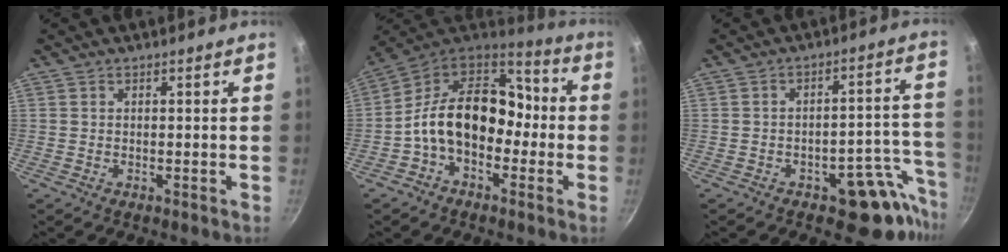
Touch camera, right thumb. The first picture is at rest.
{"total": 17.4, "force": [-2.8, 11.5, 12.7], "torque": [-0.183, 0.062, -0.058]}
{"total": 11.3, "force": [-7.3, 4.9, 7.1], "torque": [-0.035, 0.081, -0.094]}